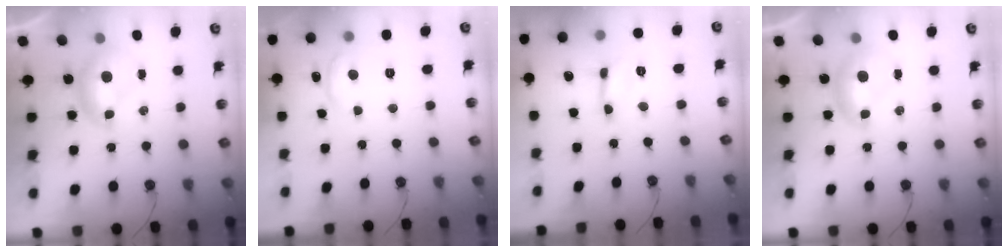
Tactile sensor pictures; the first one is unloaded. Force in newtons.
{"total": 2.6, "press": 2.5, "slide": 0.7}
{"total": 0.0}
{"total": 0.0}